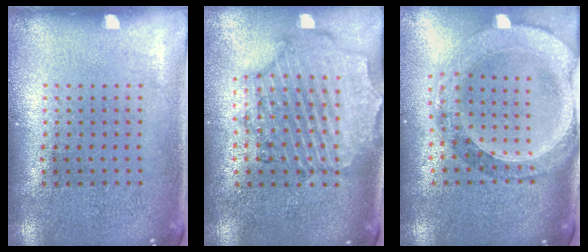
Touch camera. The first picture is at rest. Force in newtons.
{"total": 1.6, "press": 1.5, "slide": 0.3}
{"total": 1.6, "press": 1.5, "slide": 0.5}